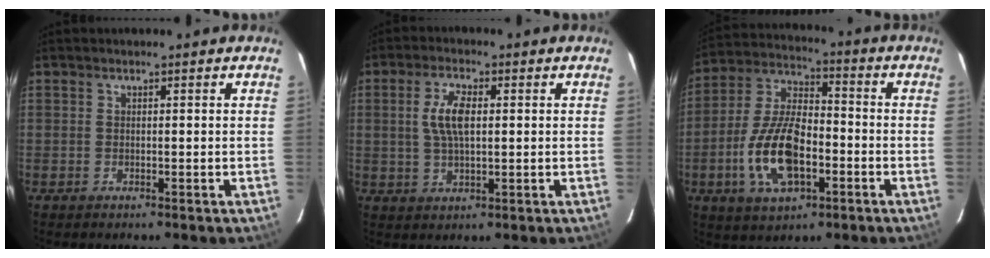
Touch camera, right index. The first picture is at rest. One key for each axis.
{"total": 6.4, "fx": 1.1, "fy": 2.6, "fz": 5.7, "tx": -0.112, "ty": 0.006, "tz": 0.021}
{"total": 15.1, "fx": -4.8, "fy": 7.0, "fz": 12.5, "tx": -0.262, "ty": 0.003, "tz": -0.085}